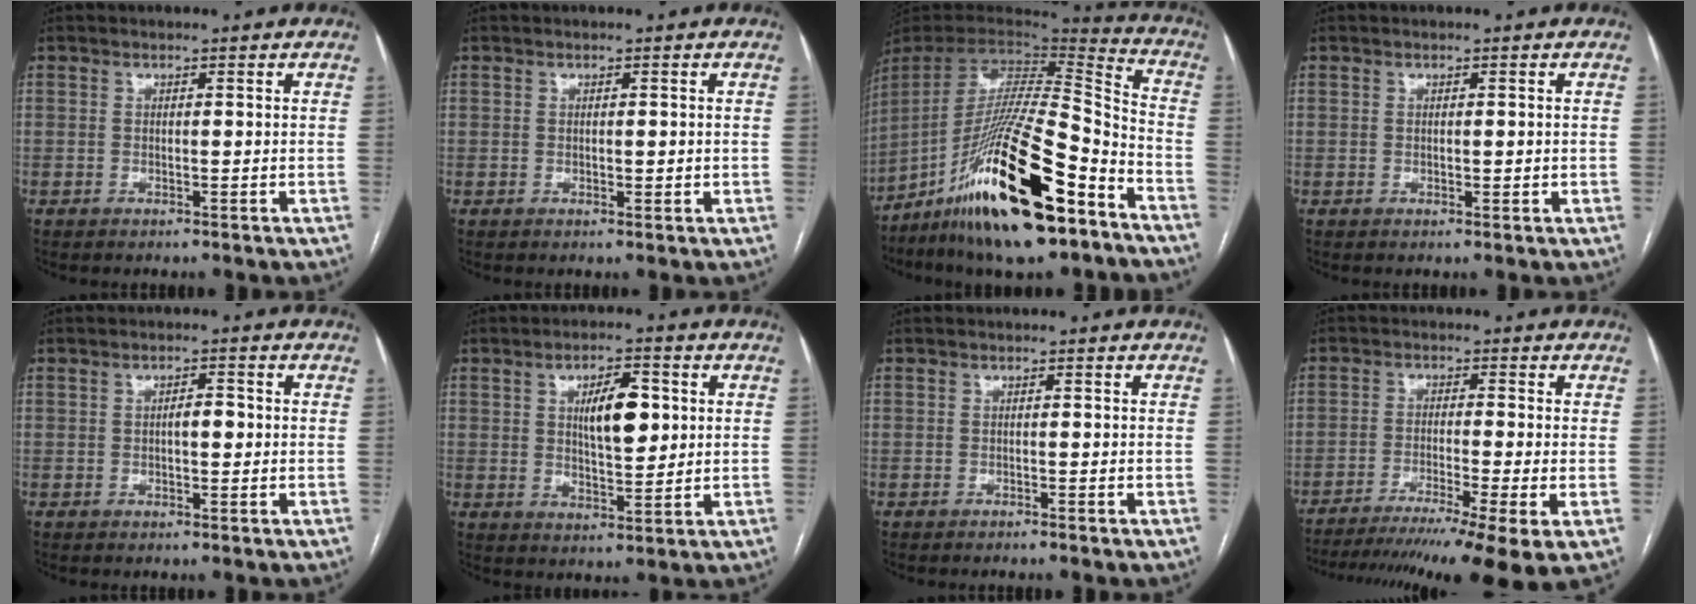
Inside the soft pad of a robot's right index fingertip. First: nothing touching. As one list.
[{"total": 0.8, "force": [0.0, 0.5, 0.6], "torque": [-0.005, -0.001, 0.002]}, {"total": 27.8, "force": [-16.0, 5.0, 22.1], "torque": [-0.413, -0.027, -0.278]}, {"total": 0.7, "force": [0.0, 0.4, 0.5], "torque": [-0.004, -0.001, 0.002]}, {"total": 2.2, "force": [-0.2, 0.9, 2.0], "torque": [-0.030, 0.005, -0.004]}, {"total": 7.6, "force": [1.8, 2.6, 6.9], "torque": [-0.116, 0.008, 0.034]}, {"total": 1.0, "force": [-0.9, -0.2, 0.5], "torque": [-0.011, 0.002, -0.013]}, {"total": 15.4, "force": [-11.2, -0.6, 10.6], "torque": [-0.142, -0.026, -0.176]}]